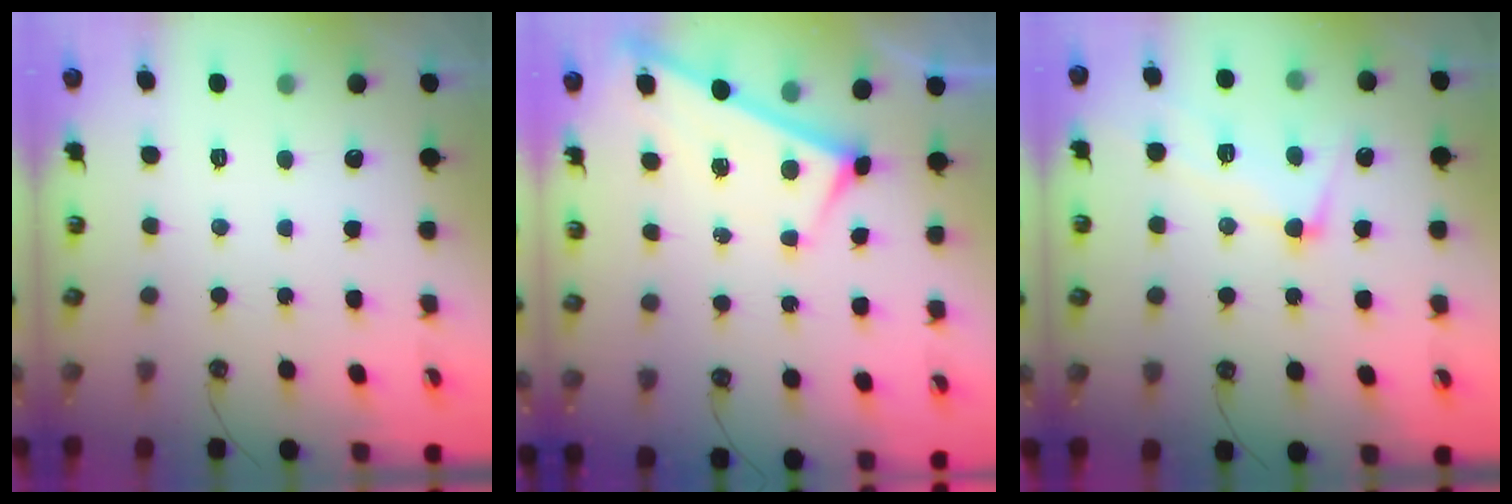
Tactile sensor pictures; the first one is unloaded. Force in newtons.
{"total": 3.0, "press": 3.0, "slide": 0.3}
{"total": 2.5, "press": 2.2, "slide": 1.1}